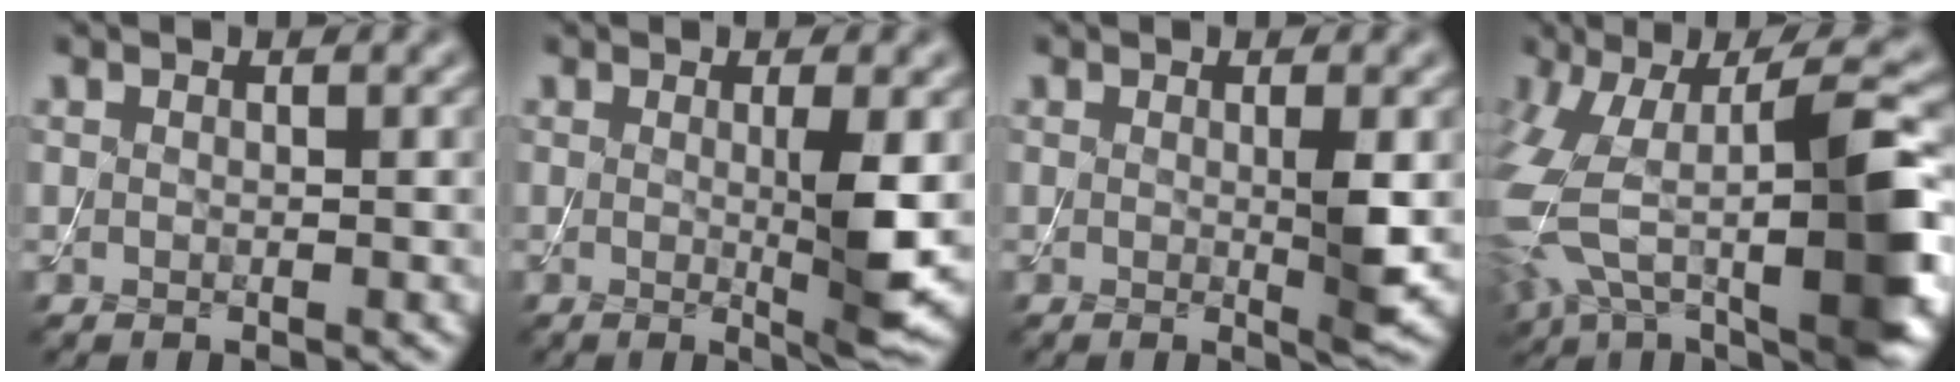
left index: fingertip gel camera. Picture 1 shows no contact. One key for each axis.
{"total": 4.2, "fx": 0.0, "fy": 0.5, "fz": 4.2, "tx": -0.066, "ty": -0.011, "tz": 0.001}
{"total": 2.5, "fx": 0.0, "fy": 0.2, "fz": 2.5, "tx": -0.041, "ty": -0.008, "tz": -0.002}
{"total": 13.8, "fx": -1.8, "fy": 6.1, "fz": 12.3, "tx": -0.232, "ty": 0.008, "tz": -0.029}